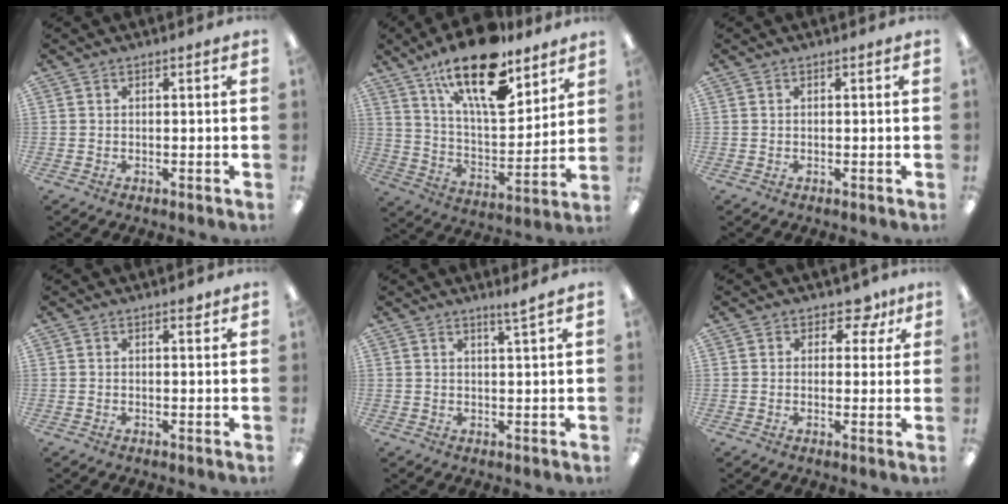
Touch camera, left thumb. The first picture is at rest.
{"total": 21.4, "force": [14.2, 8.5, 13.6], "torque": [-0.223, -0.078, 0.242]}
{"total": 0.0}
{"total": 1.1, "force": [0.7, 0.6, 0.6], "torque": [-0.005, -0.001, 0.011]}
{"total": 2.0, "force": [1.7, -0.2, 1.0], "torque": [-0.023, -0.003, 0.031]}
{"total": 5.8, "force": [3.3, 3.9, 2.9], "torque": [-0.038, -0.011, 0.054]}